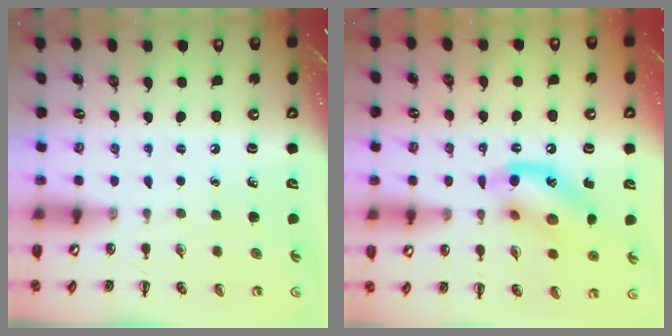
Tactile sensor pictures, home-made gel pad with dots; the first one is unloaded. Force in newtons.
{"total": 13.7, "press": 13.5, "slide": 2.7}